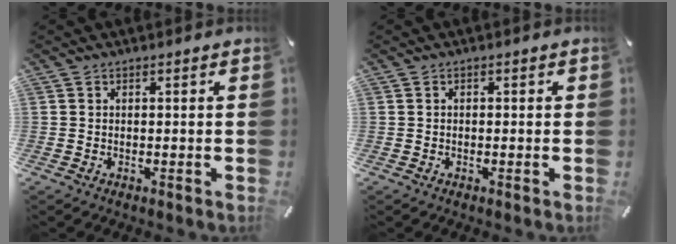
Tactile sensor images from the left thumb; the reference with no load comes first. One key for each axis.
{"total": 0.6, "fx": -0.2, "fy": 0.4, "fz": 0.3, "tx": -0.006, "ty": 0.002, "tz": -0.005}